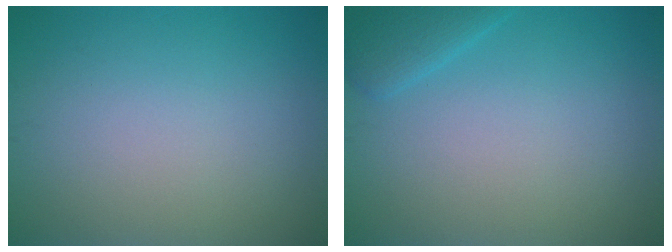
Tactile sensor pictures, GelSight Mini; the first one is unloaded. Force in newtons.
{"total": 2.0, "press": 2.0, "slide": 0.1}